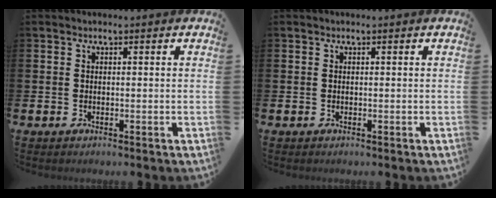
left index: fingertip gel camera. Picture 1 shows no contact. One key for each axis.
{"total": 0.0}